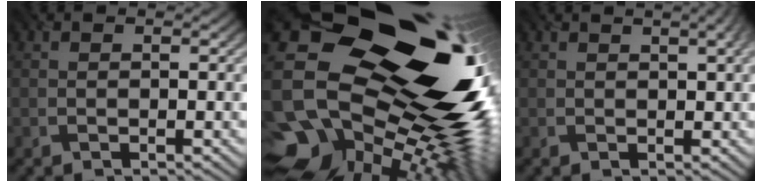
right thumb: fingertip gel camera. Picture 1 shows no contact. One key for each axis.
{"total": 20.0, "fx": -1.0, "fy": 14.6, "fz": 13.7, "tx": -0.287, "ty": -0.039, "tz": -0.010}
{"total": 2.1, "fx": 1.2, "fy": 0.6, "fz": 1.6, "tx": -0.022, "ty": 0.003, "tz": 0.020}